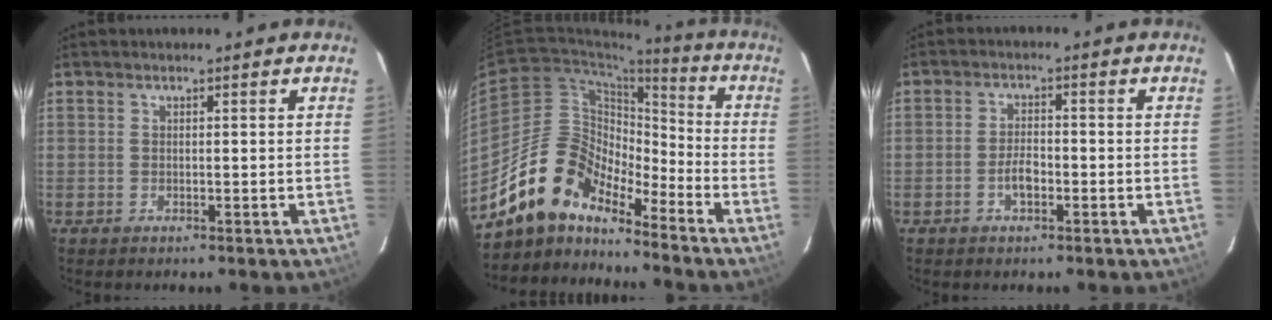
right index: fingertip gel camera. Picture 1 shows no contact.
{"total": 14.5, "force": [-12.3, 5.6, 5.1], "torque": [-0.092, 0.019, -0.235]}
{"total": 3.4, "force": [-1.5, 1.6, 2.7], "torque": [-0.055, 0.005, -0.027]}